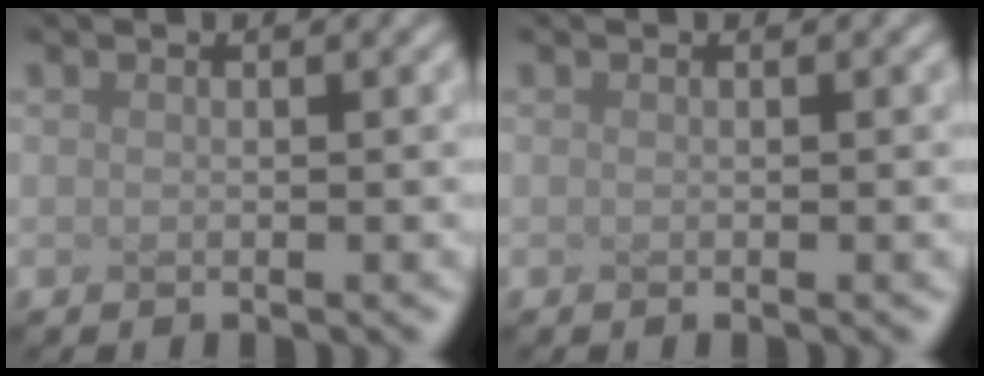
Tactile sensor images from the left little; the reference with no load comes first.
{"total": 0.0}